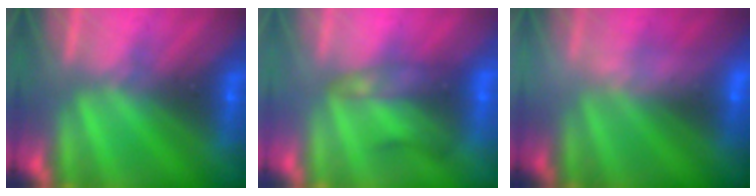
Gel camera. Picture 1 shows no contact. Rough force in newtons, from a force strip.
{"total": 2.1}
{"total": 2.4}